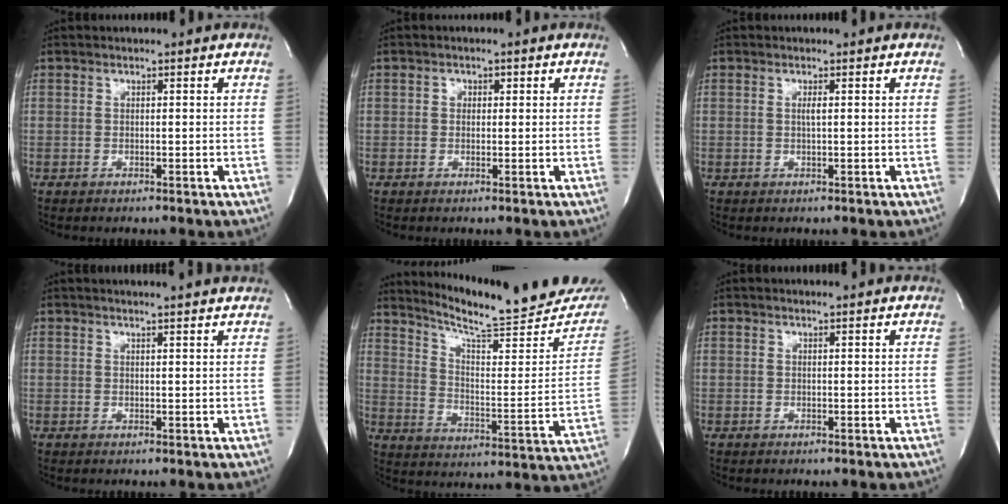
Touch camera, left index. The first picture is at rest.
{"total": 1.2, "force": [0.3, 1.0, 0.5], "torque": [-0.008, 0.004, 0.004]}
{"total": 0.9, "force": [0.3, -0.1, 0.8], "torque": [-0.019, 0.000, 0.005]}
{"total": 9.1, "force": [8.4, -0.1, 3.6], "torque": [-0.054, 0.013, 0.089]}
{"total": 22.1, "force": [20.4, 1.4, 8.4], "torque": [-0.131, -0.077, 0.276]}
{"total": 2.5, "force": [2.4, 0.0, 0.7], "torque": [-0.014, 0.009, 0.027]}